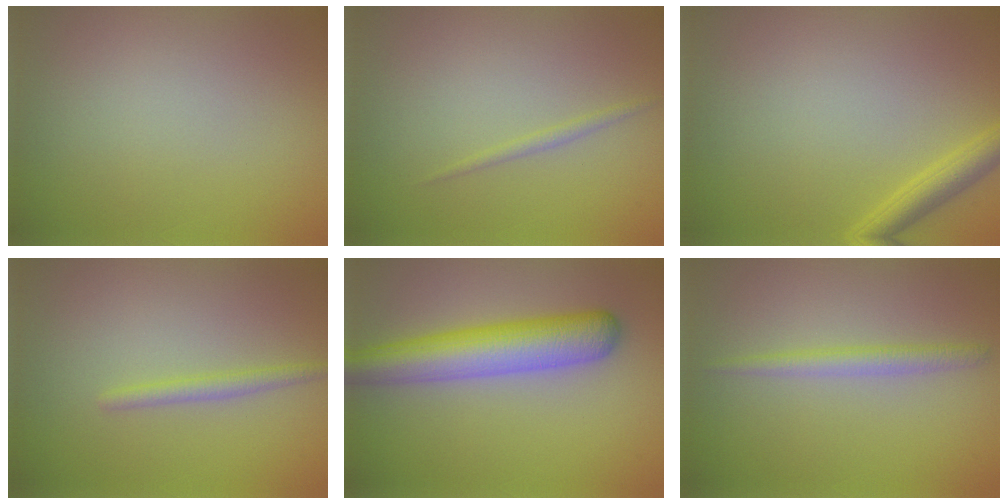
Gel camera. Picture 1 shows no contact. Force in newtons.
{"total": 0.7, "press": 0.7, "slide": 0.0}
{"total": 2.3, "press": 2.2, "slide": 0.2}
{"total": 1.4, "press": 1.4, "slide": 0.0}
{"total": 6.3, "press": 6.3, "slide": 0.3}
{"total": 1.7, "press": 1.7, "slide": 0.1}